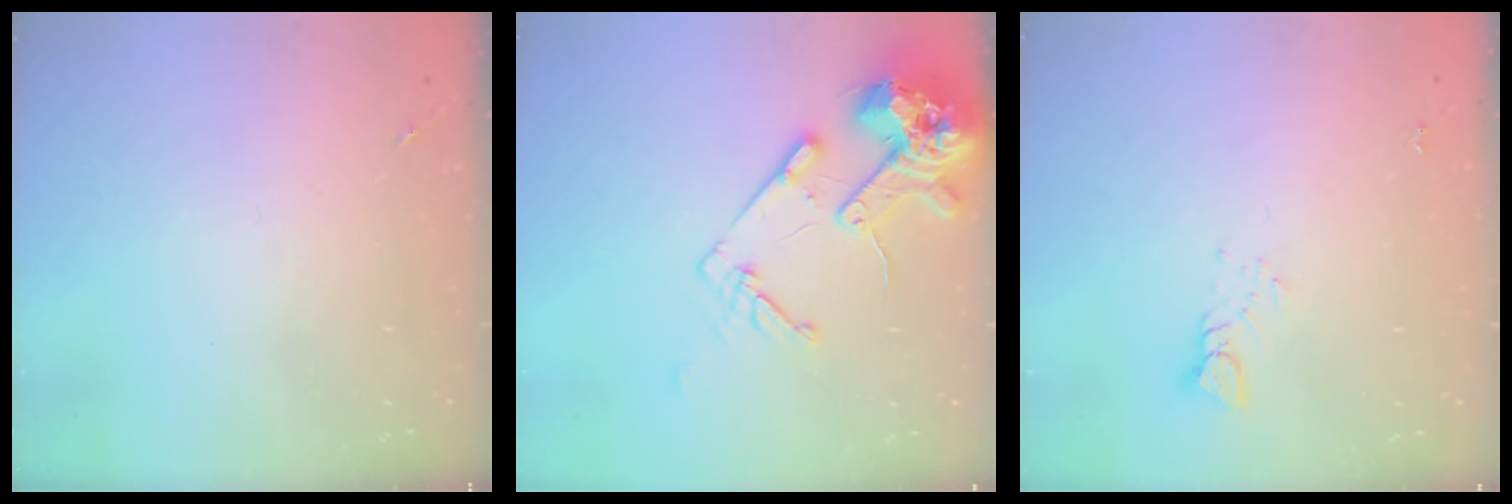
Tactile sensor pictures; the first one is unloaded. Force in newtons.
{"total": 17.0, "press": 16.8, "slide": 2.4}
{"total": 3.9, "press": 3.8, "slide": 0.3}